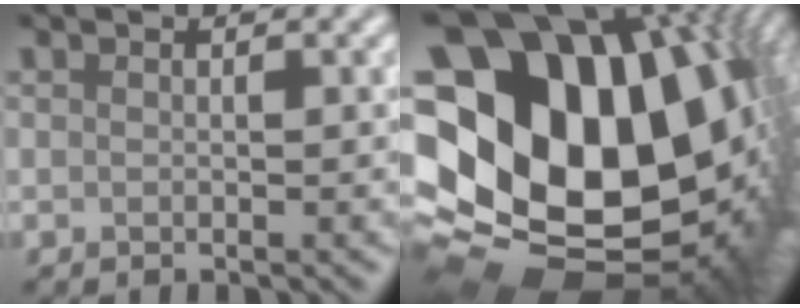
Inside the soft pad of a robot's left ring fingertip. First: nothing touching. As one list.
[{"total": 22.5, "force": [1.9, 15.8, 15.9], "torque": [-0.293, -0.012, 0.061]}]